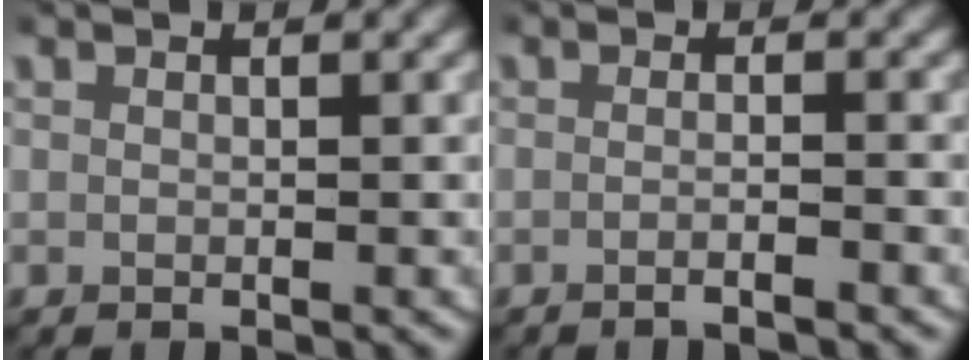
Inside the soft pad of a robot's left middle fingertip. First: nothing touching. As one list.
[{"total": 1.6, "force": [-1.2, -0.5, 1.0], "torque": [-0.021, -0.001, -0.022]}]